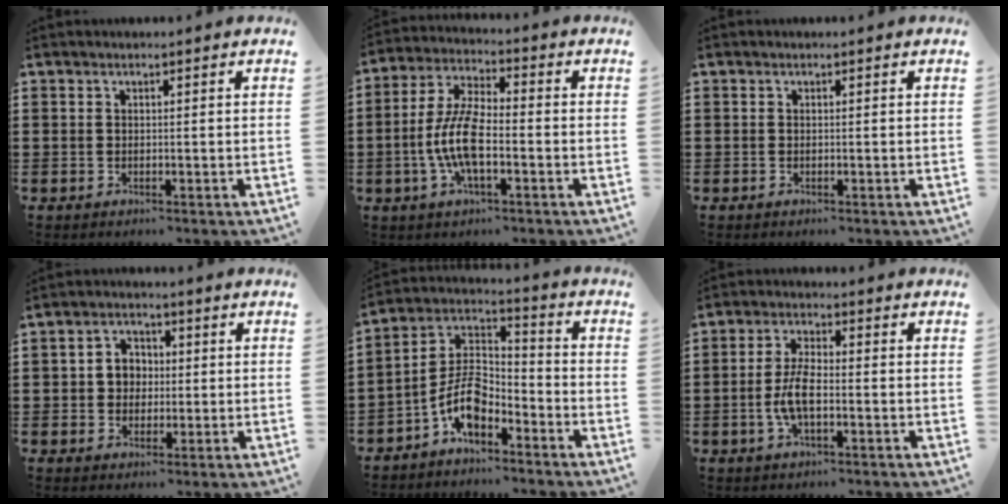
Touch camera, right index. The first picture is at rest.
{"total": 8.6, "force": [-2.1, 3.1, 7.8], "torque": [-0.187, -0.013, -0.049]}
{"total": 0.0}
{"total": 3.9, "force": [-0.1, 3.5, 1.7], "torque": [-0.046, 0.010, -0.005]}
{"total": 8.0, "force": [-4.6, 3.9, 5.3], "torque": [-0.130, -0.009, -0.096]}
{"total": 5.4, "force": [-1.3, 1.9, 4.9], "torque": [-0.112, -0.001, -0.030]}